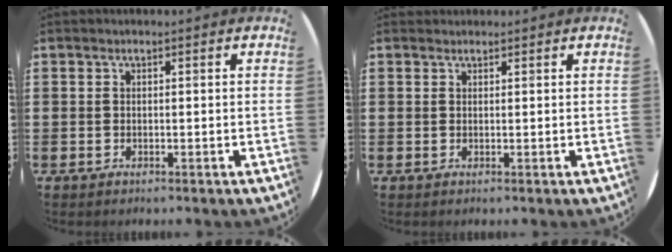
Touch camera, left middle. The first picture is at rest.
{"total": 0.5, "force": [0.5, 0.1, -0.1], "torque": [0.003, 0.004, 0.009]}